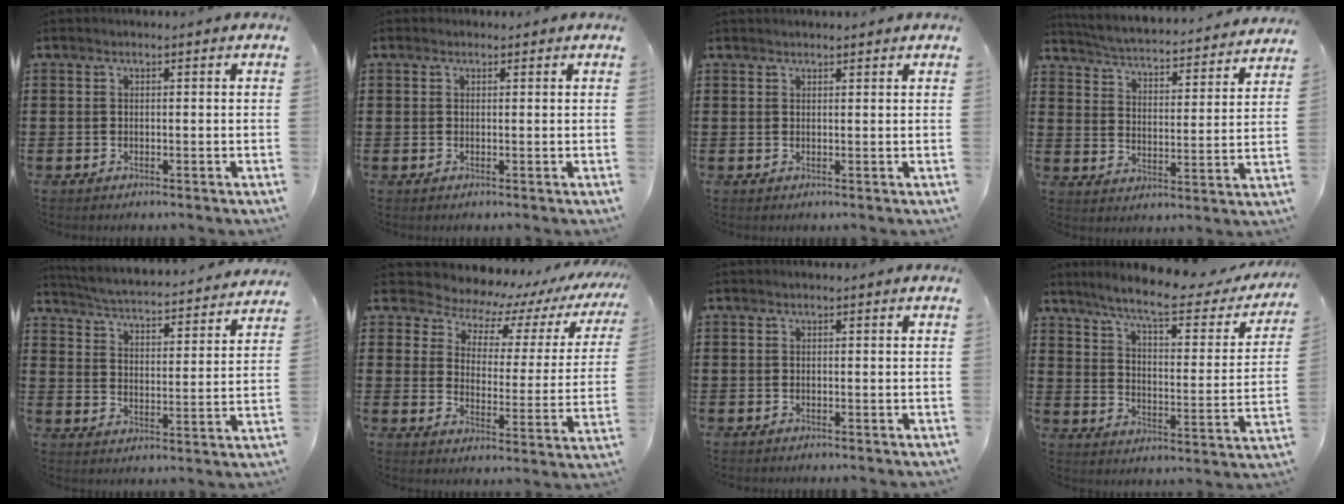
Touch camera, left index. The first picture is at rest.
{"total": 0.5, "force": [0.3, 0.4, 0.1], "torque": [-0.003, 0.004, 0.006]}
{"total": 1.1, "force": [1.1, 0.1, 0.2], "torque": [-0.007, 0.000, 0.020]}
{"total": 3.4, "force": [3.4, -0.4, 0.4], "torque": [-0.031, -0.035, 0.048]}
{"total": 3.6, "force": [3.6, -0.5, 0.3], "torque": [-0.030, -0.037, 0.053]}
{"total": 5.0, "force": [4.5, 2.2, 0.7], "torque": [-0.040, -0.039, 0.070]}
{"total": 0.0}
{"total": 8.2, "force": [6.7, 0.4, 4.7], "torque": [-0.110, -0.037, 0.108]}